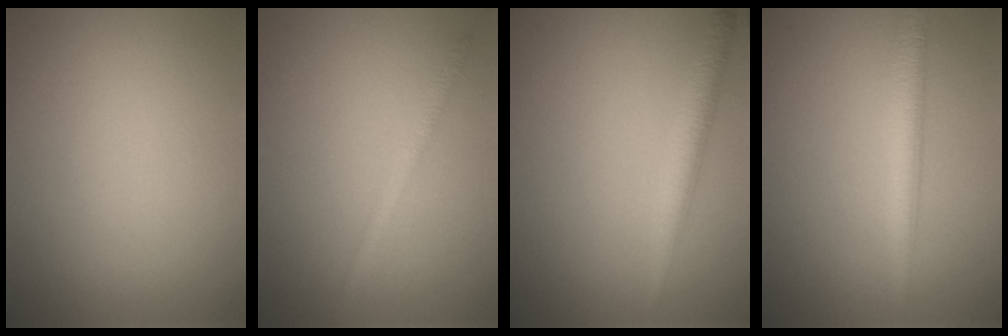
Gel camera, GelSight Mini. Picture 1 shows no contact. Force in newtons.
{"total": 1.4, "press": 1.4, "slide": 0.0}
{"total": 2.8, "press": 2.8, "slide": 0.2}
{"total": 3.4, "press": 3.4, "slide": 0.1}